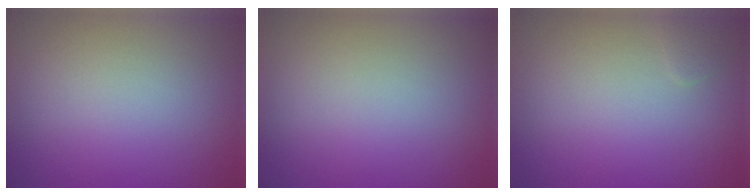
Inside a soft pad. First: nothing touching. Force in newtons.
{"total": 0.0}
{"total": 0.6, "press": 0.6, "slide": 0.1}